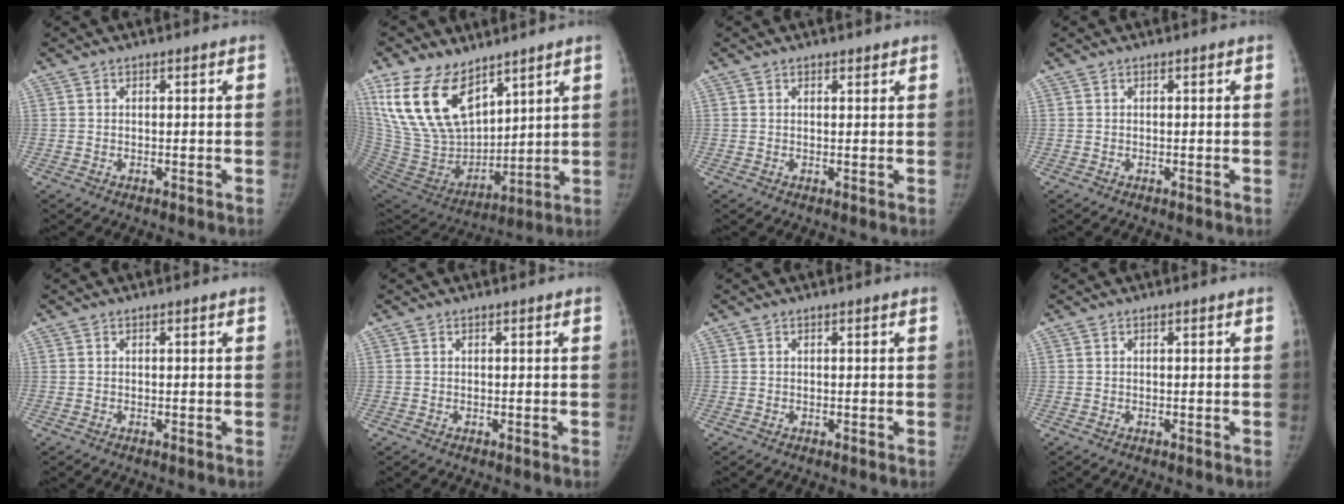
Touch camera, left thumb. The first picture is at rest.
{"total": 19.8, "force": [12.0, 10.8, 11.4], "torque": [-0.189, -0.061, 0.249]}
{"total": 0.9, "force": [0.8, 0.4, 0.3], "torque": [0.000, -0.006, 0.010]}
{"total": 0.0}
{"total": 0.0}
{"total": 0.0}
{"total": 0.0}
{"total": 0.0}